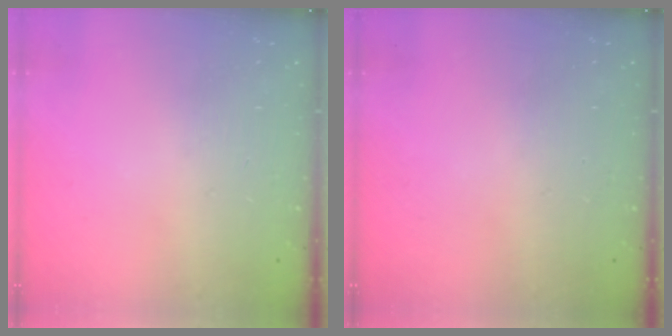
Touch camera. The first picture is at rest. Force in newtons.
{"total": 0.0}